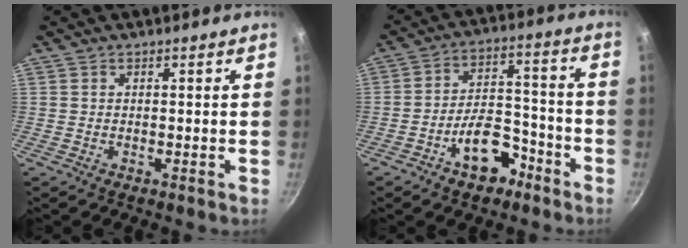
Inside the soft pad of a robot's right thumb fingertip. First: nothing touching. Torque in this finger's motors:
{"motor_torque": [1.86, 0.61, 1.17, -0.83, 0.05]}